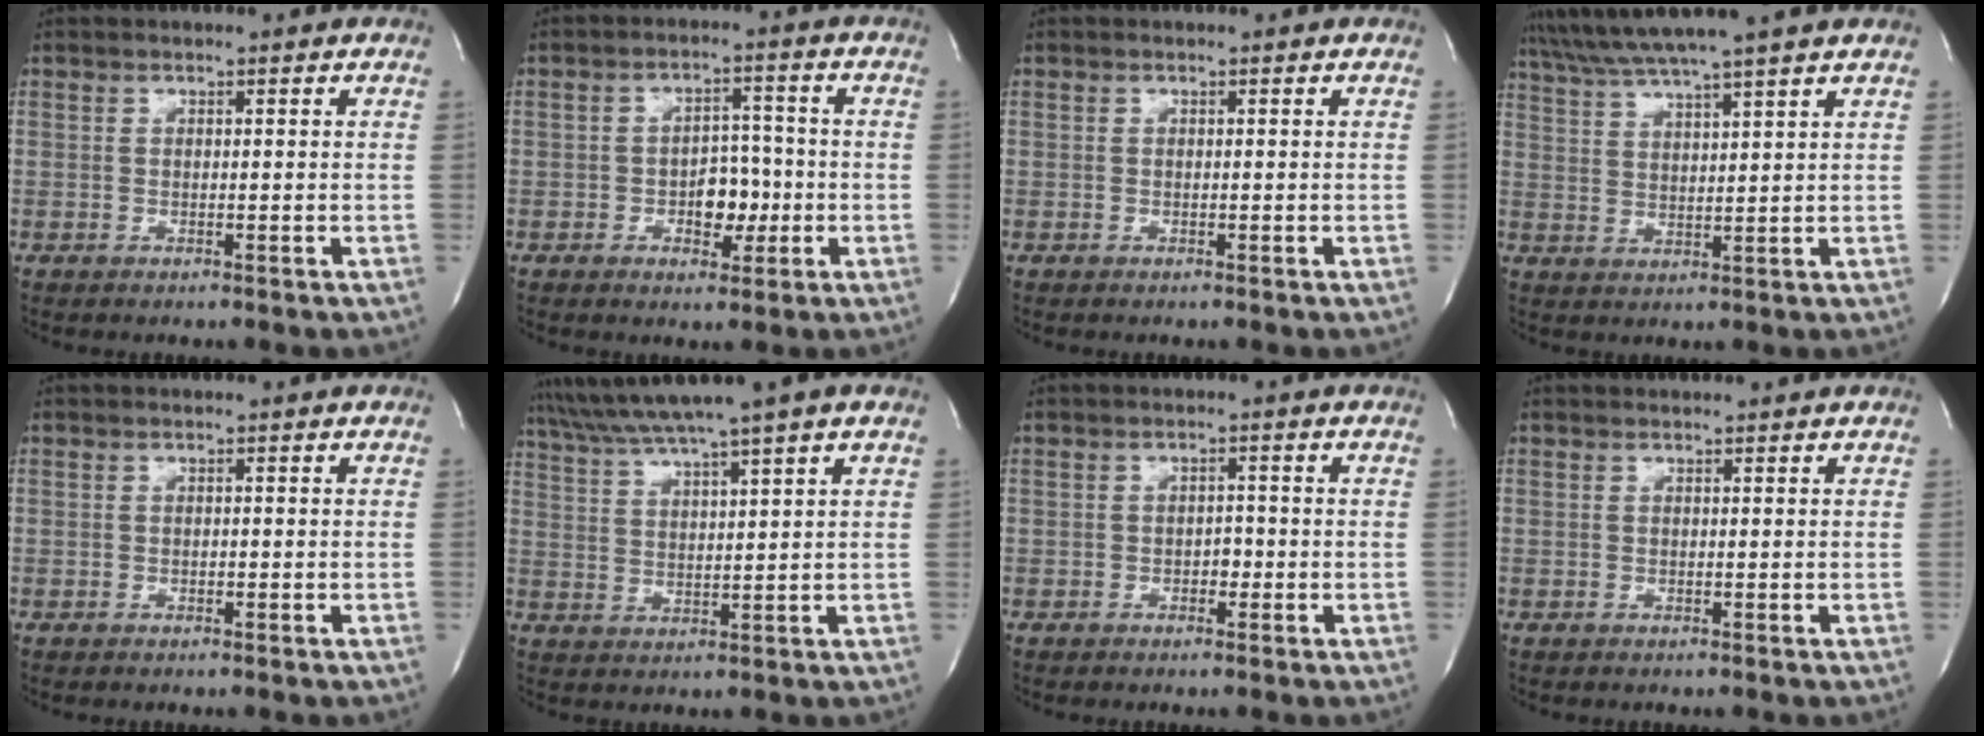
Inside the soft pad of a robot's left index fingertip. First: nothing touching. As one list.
[{"total": 5.2, "force": [-1.5, 3.1, 3.9], "torque": [-0.054, 0.009, -0.020]}, {"total": 0.0}, {"total": 9.8, "force": [8.5, -1.7, 4.7], "torque": [-0.088, 0.021, 0.141]}, {"total": 0.0}, {"total": 10.5, "force": [8.3, -1.2, 6.4], "torque": [-0.116, 0.032, 0.135]}, {"total": 1.6, "force": [-0.6, 1.0, 1.0], "torque": [-0.014, 0.003, -0.012]}, {"total": 1.0, "force": [1.0, 0.0, 0.2], "torque": [-0.005, 0.016, 0.018]}]